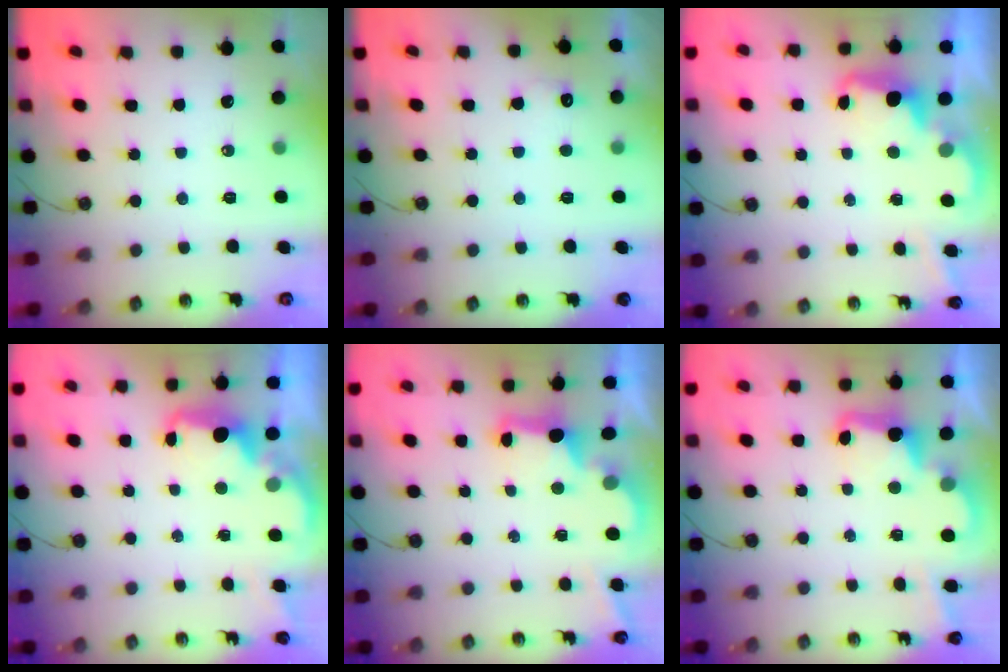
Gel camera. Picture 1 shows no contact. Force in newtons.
{"total": 4.9, "press": 4.7, "slide": 1.2}
{"total": 2.4, "press": 2.3, "slide": 0.6}
{"total": 2.4, "press": 2.3, "slide": 0.7}
{"total": 2.7, "press": 2.6, "slide": 0.9}
{"total": 3.6, "press": 3.6, "slide": 0.5}